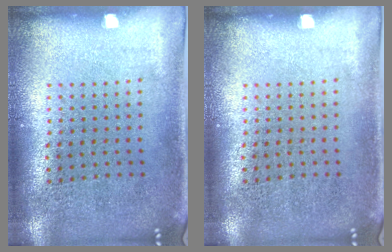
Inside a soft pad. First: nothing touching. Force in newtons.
{"total": 0.0}